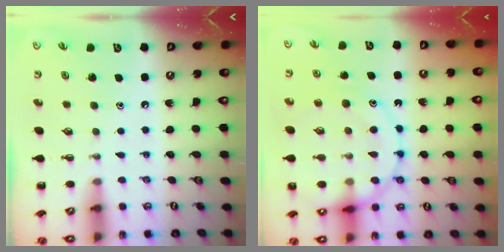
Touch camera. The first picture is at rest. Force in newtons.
{"total": 19.5, "press": 19.3, "slide": 2.5}